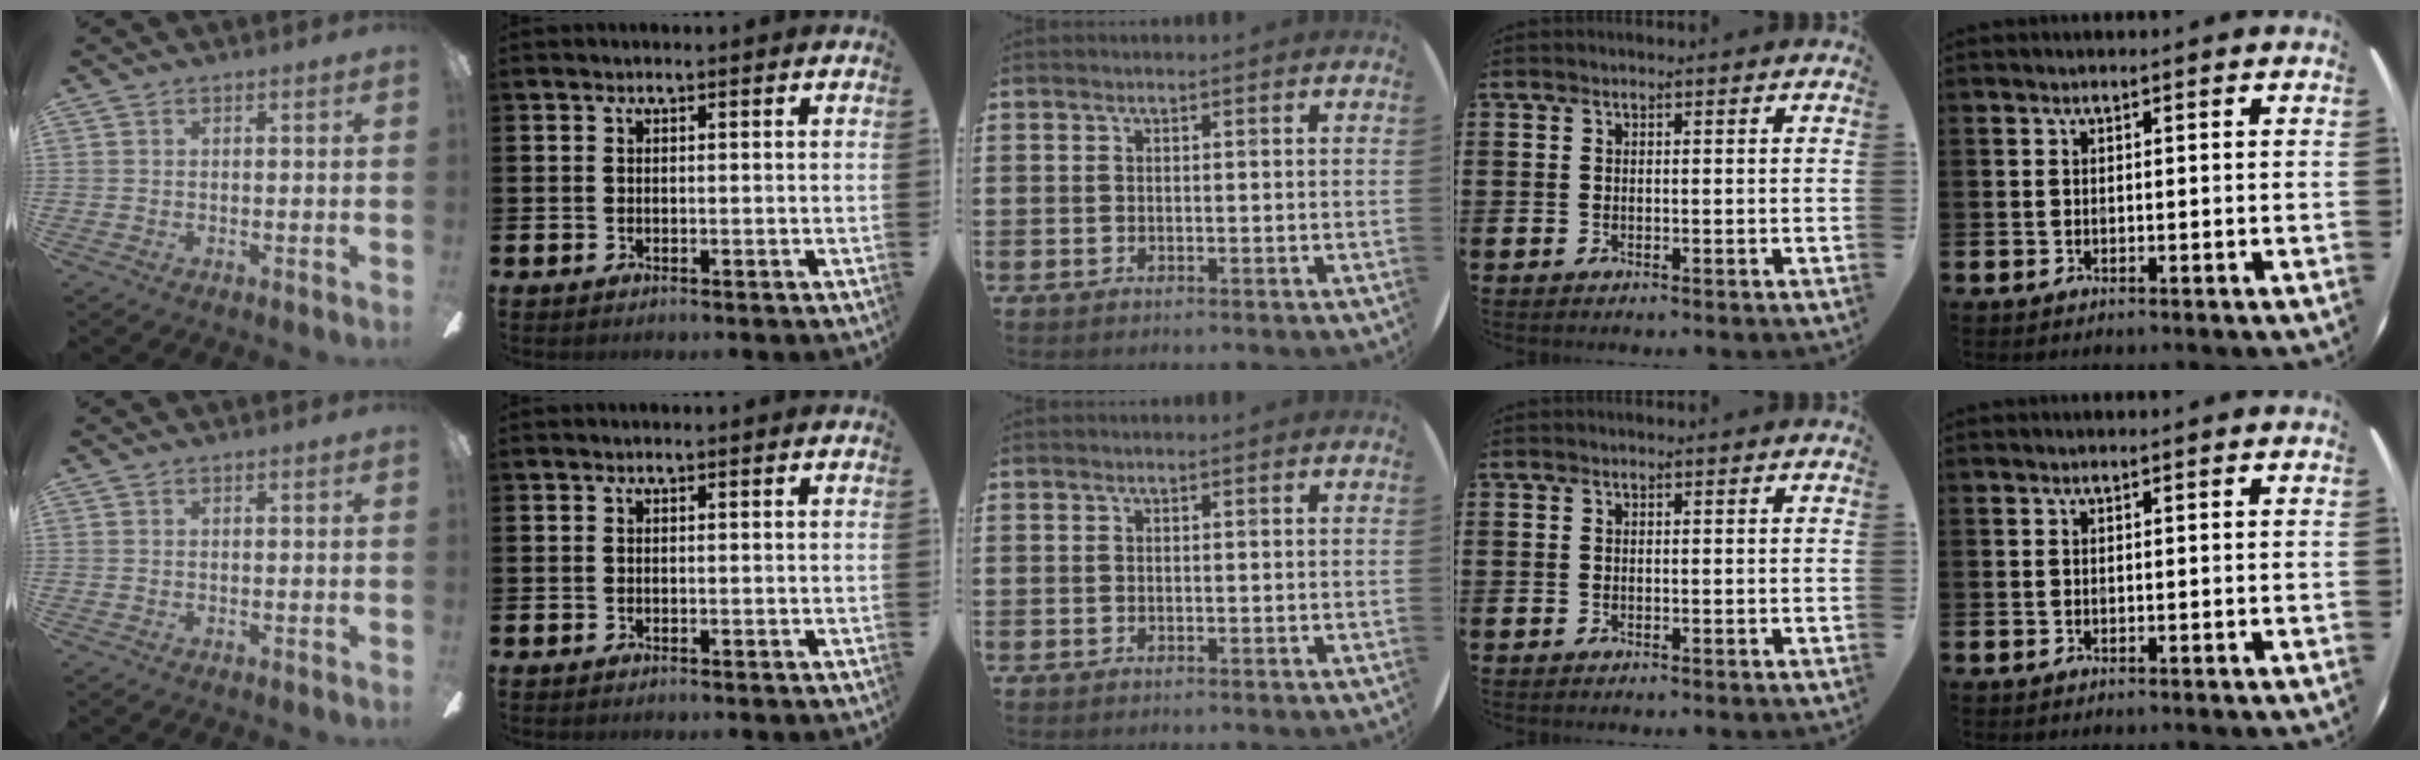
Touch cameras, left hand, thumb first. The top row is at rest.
{}